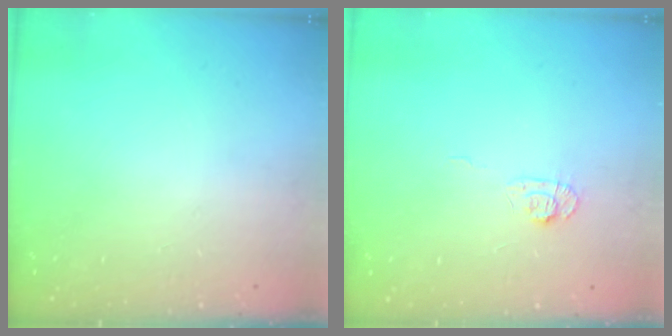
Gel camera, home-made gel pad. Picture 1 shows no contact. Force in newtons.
{"total": 5.6, "press": 5.6, "slide": 0.7}